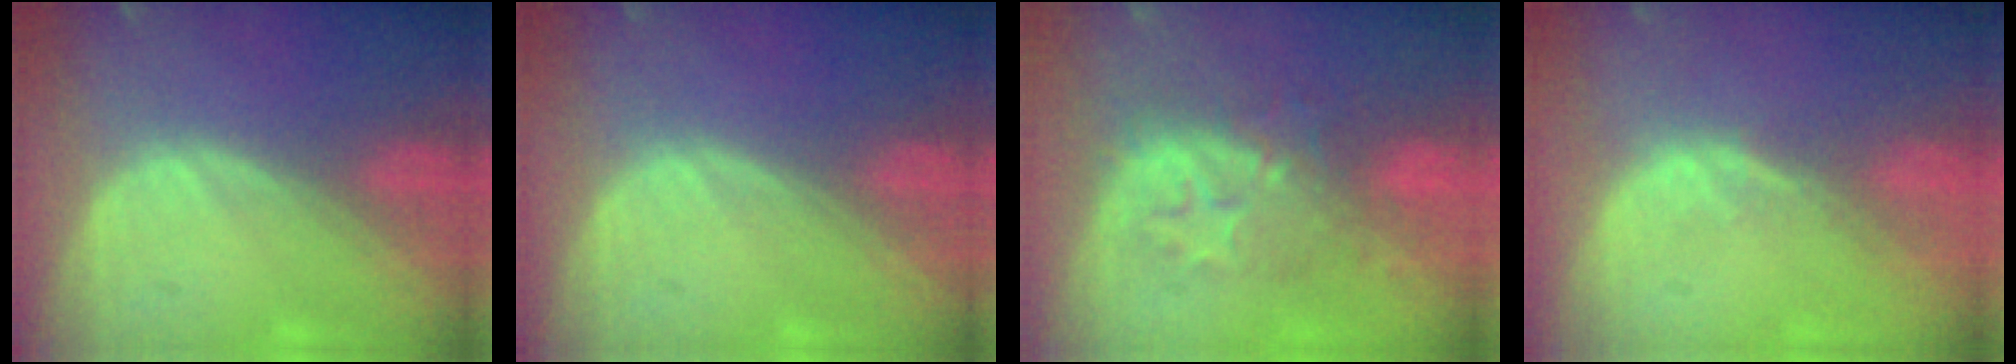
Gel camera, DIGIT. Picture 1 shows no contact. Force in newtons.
{"total": 0.0}
{"total": 8.4, "press": 8.2, "slide": 2.0}
{"total": 1.5, "press": 1.2, "slide": 0.9}